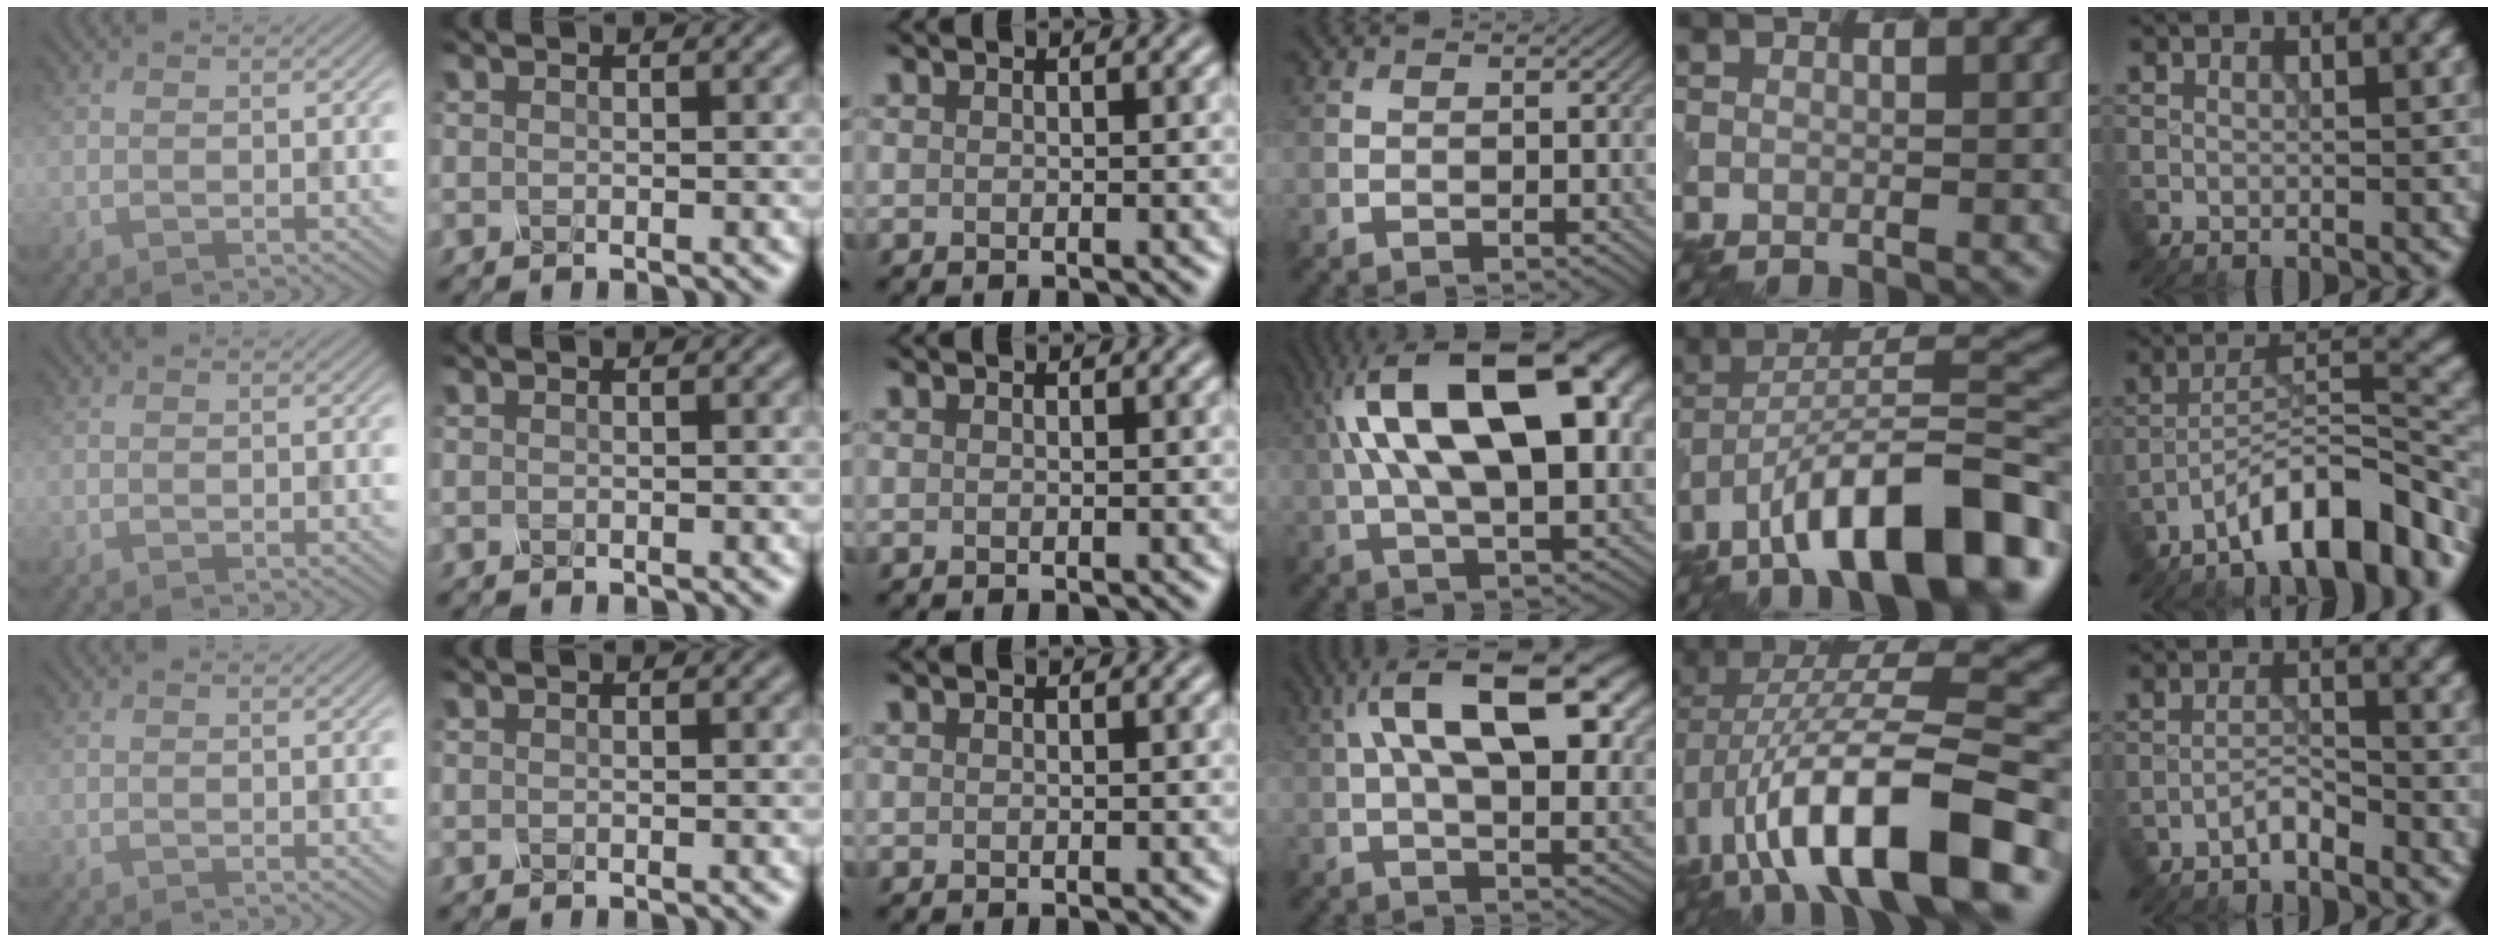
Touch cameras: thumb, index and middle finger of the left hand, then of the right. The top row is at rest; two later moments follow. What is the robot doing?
{"motion": "shake", "object": "salt shaker"}